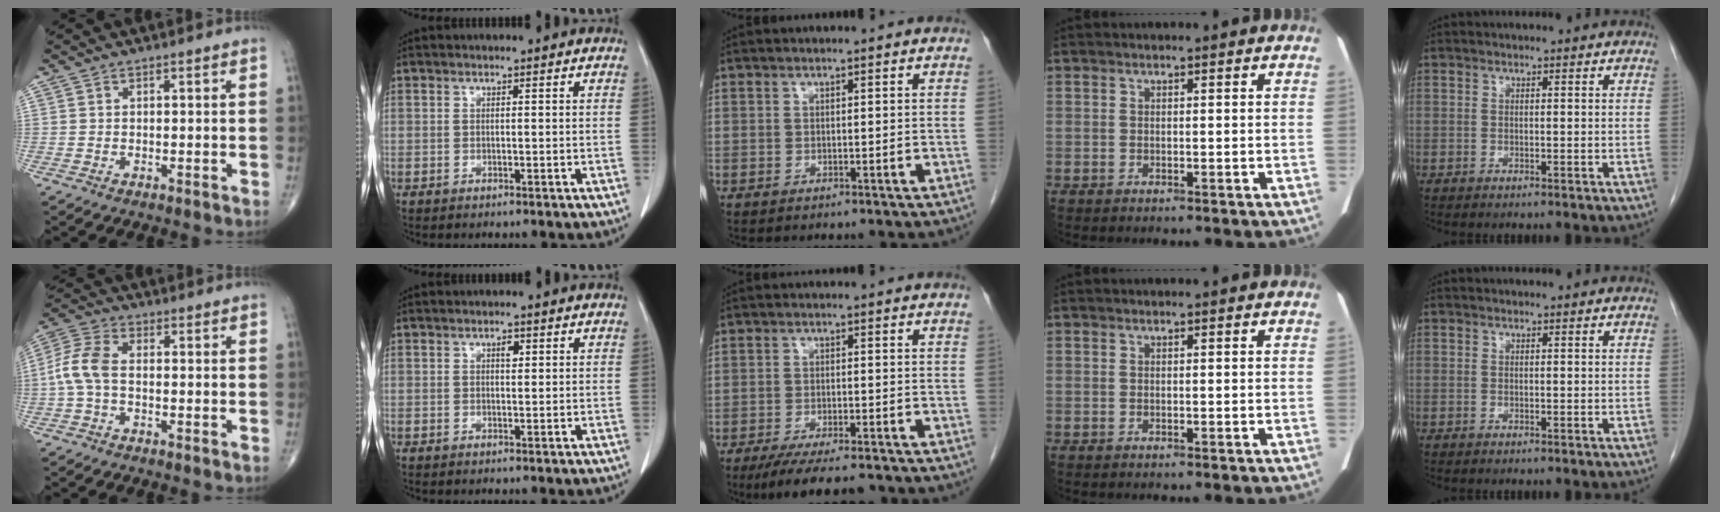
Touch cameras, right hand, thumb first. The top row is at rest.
{"thumb": {"total": 6.9, "force": [-0.8, 3.9, 5.7], "torque": [-0.130, 0.020, -0.024]}, "index": {"total": 1.3, "force": [0.5, 0.6, 1.0], "torque": [-0.016, 0.000, 0.007]}, "middle": {"total": 9.8, "force": [-8.1, 1.8, 5.1], "torque": [-0.078, -0.015, -0.124]}}